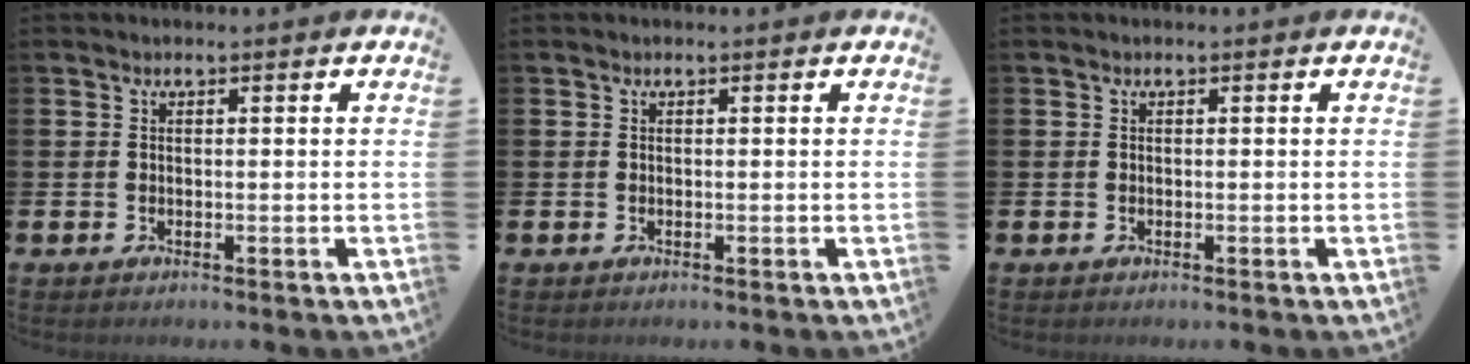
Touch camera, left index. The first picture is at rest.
{"total": 0.0}
{"total": 0.0}